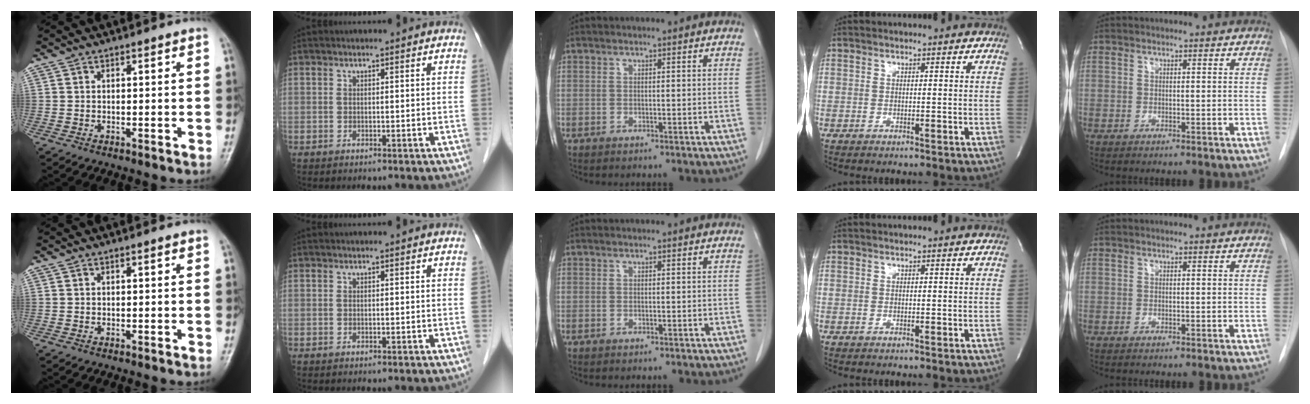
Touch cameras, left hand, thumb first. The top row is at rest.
{}